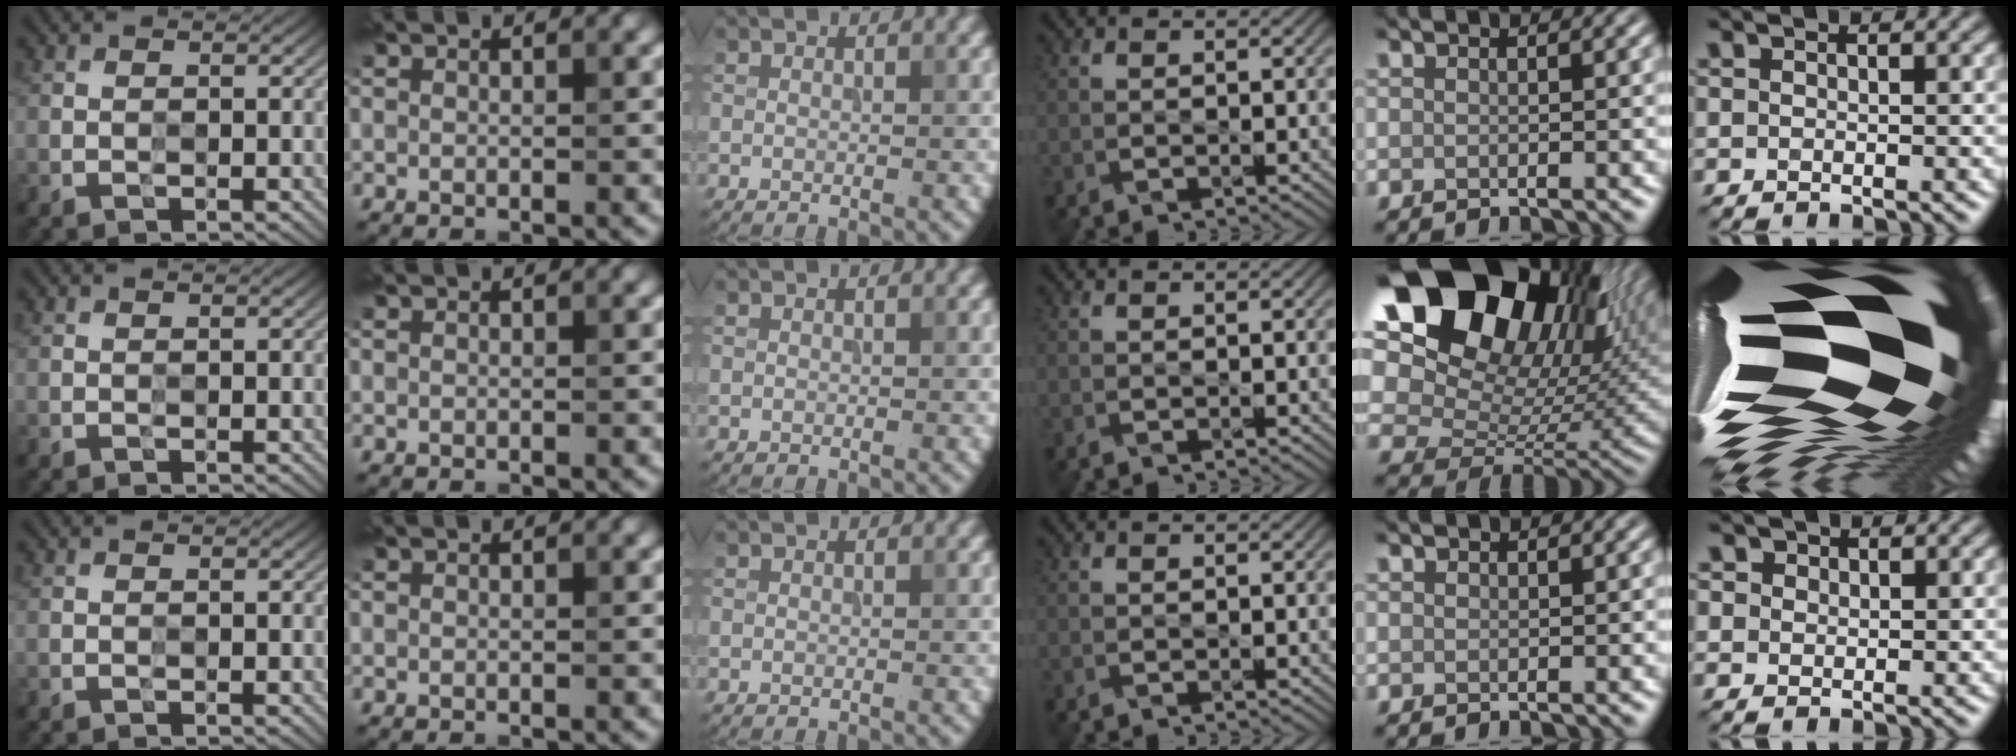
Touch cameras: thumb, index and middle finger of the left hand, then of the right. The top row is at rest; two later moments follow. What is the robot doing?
{"motion": "press", "object": "button"}